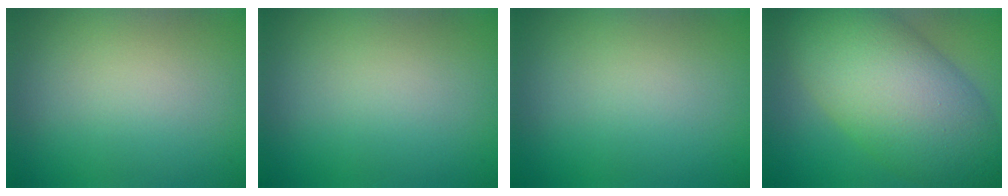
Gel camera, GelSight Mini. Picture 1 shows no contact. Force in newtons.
{"total": 0.0}
{"total": 0.0}
{"total": 12.5, "press": 12.5, "slide": 0.5}